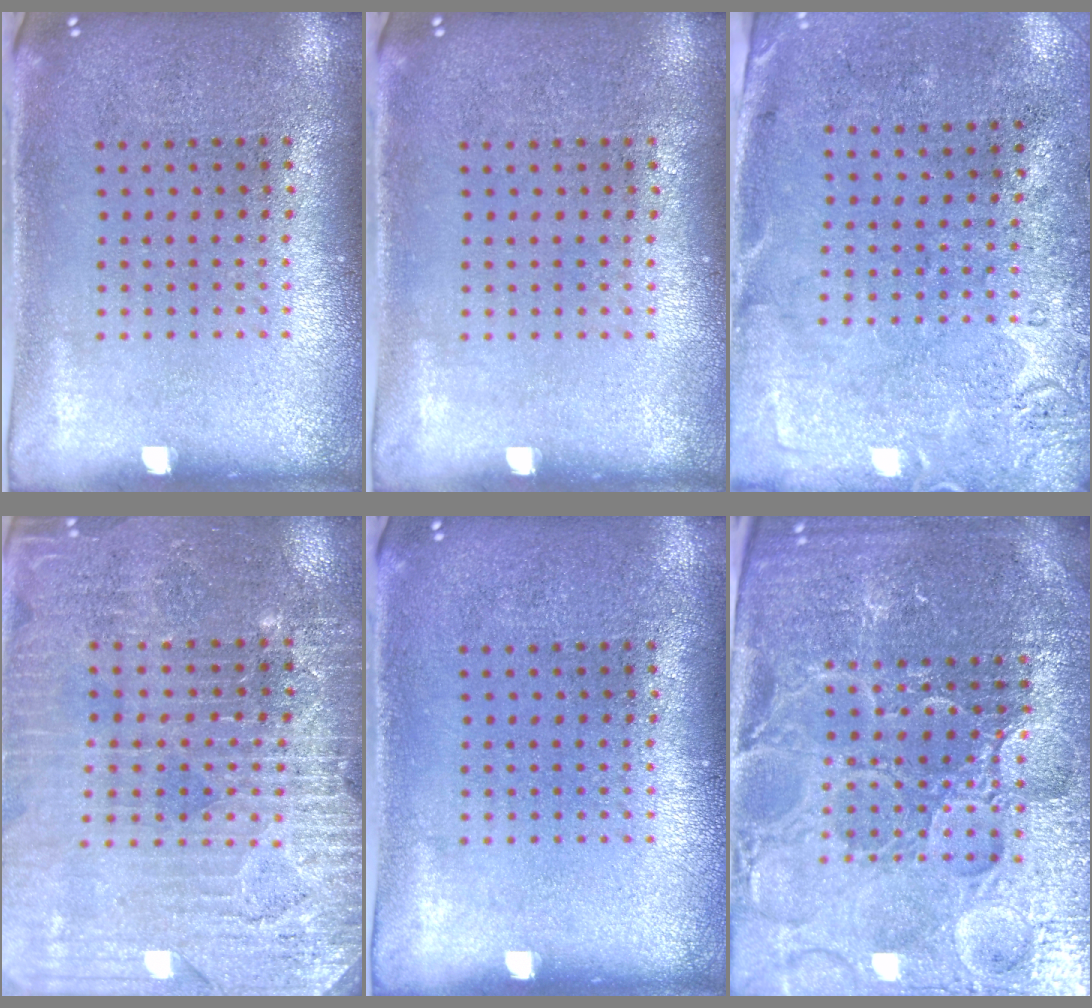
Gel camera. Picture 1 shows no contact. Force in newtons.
{"total": 0.0}
{"total": 2.8, "press": 2.2, "slide": 1.7}
{"total": 3.3, "press": 3.2, "slide": 0.5}
{"total": 0.0}
{"total": 5.8, "press": 5.3, "slide": 2.2}